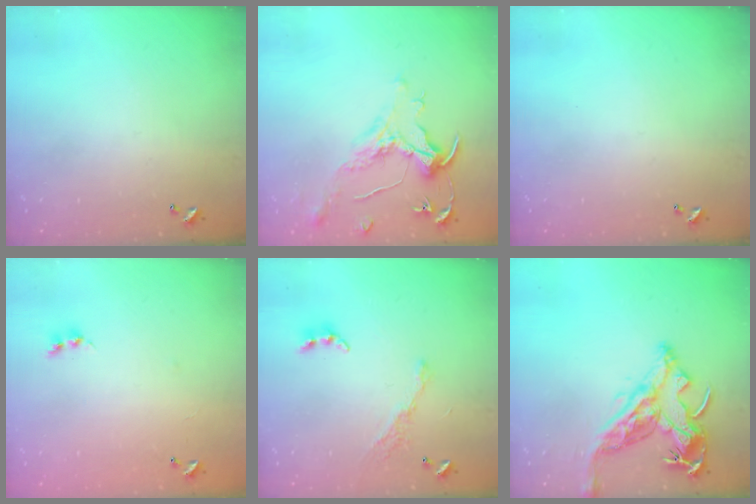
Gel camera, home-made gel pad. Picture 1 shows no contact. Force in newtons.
{"total": 1.6, "press": 1.4, "slide": 0.7}
{"total": 0.0}
{"total": 7.2, "press": 7.2, "slide": 0.7}
{"total": 8.2, "press": 8.2, "slide": 0.9}
{"total": 16.2, "press": 16.1, "slide": 2.1}